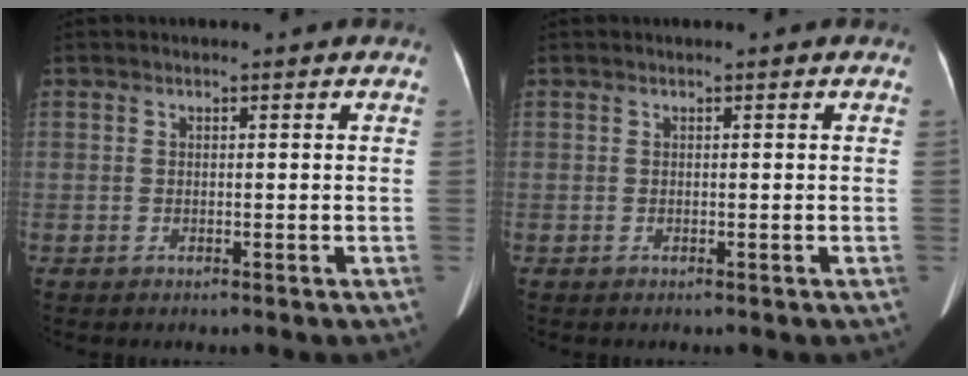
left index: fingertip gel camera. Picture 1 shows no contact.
{"total": 0.0}